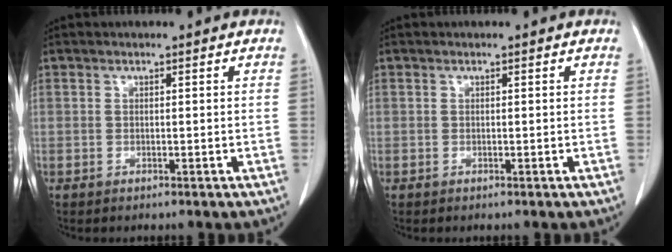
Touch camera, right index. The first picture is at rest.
{"total": 0.0}